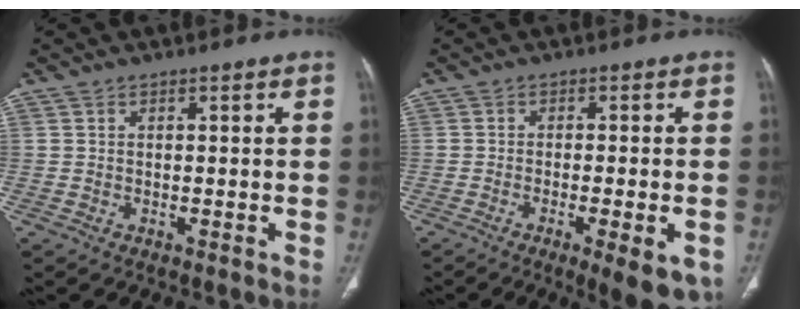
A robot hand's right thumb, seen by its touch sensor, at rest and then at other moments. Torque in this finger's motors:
{"motor_torque": [0.09, 0.37, 0.04, -0.01, 0.02]}